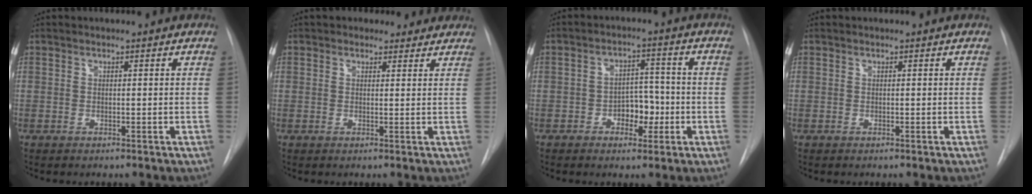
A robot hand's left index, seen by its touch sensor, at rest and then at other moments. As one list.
[{"total": 3.5, "force": [2.8, 2.1, 0.5], "torque": [0.002, 0.006, 0.024]}, {"total": 5.3, "force": [-1.9, 3.3, 3.6], "torque": [-0.048, 0.012, -0.030]}, {"total": 0.0}]